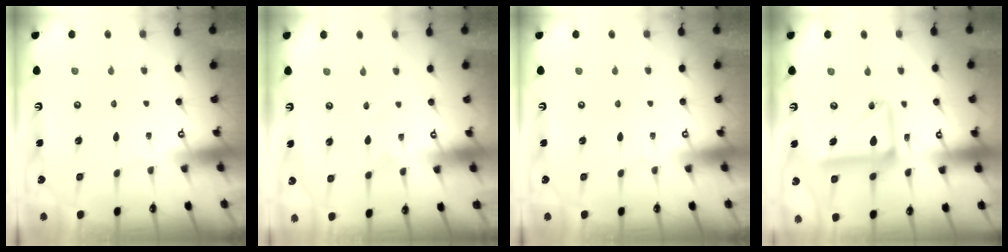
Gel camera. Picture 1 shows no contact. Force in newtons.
{"total": 2.5, "press": 2.3, "slide": 0.9}
{"total": 0.0}
{"total": 14.6, "press": 14.5, "slide": 1.9}